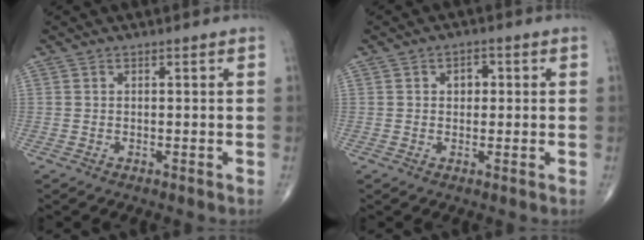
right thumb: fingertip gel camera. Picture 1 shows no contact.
{"total": 2.8, "force": [0.5, 2.1, 1.8], "torque": [-0.012, 0.005, 0.002]}